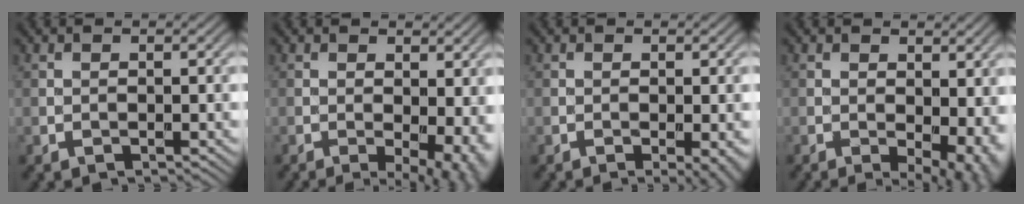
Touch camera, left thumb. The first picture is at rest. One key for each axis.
{"total": 7.2, "fx": -1.0, "fy": 3.0, "fz": 6.4, "tx": -0.081, "ty": -0.008, "tz": -0.005}
{"total": 2.9, "fx": -0.9, "fy": 0.5, "fz": 2.7, "tx": -0.036, "ty": -0.002, "tz": -0.013}
{"total": 7.3, "fx": -0.7, "fy": 3.7, "fz": 6.3, "tx": -0.077, "ty": -0.013, "tz": 0.002}